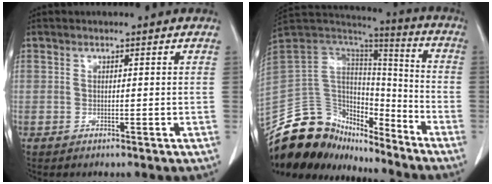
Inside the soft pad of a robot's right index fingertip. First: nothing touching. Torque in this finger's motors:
{"motor_torque": [-0.16, -0.31, -0.56, -0.21]}